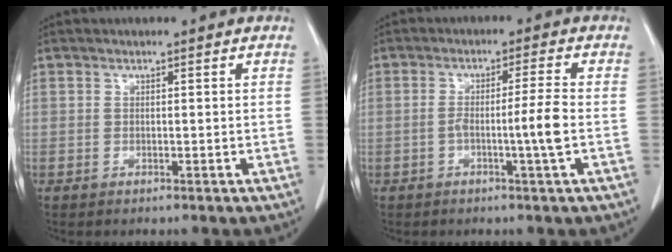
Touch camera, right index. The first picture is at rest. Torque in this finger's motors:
{"motor_torque": [0.21, 0.03, 0.17, 0.05]}